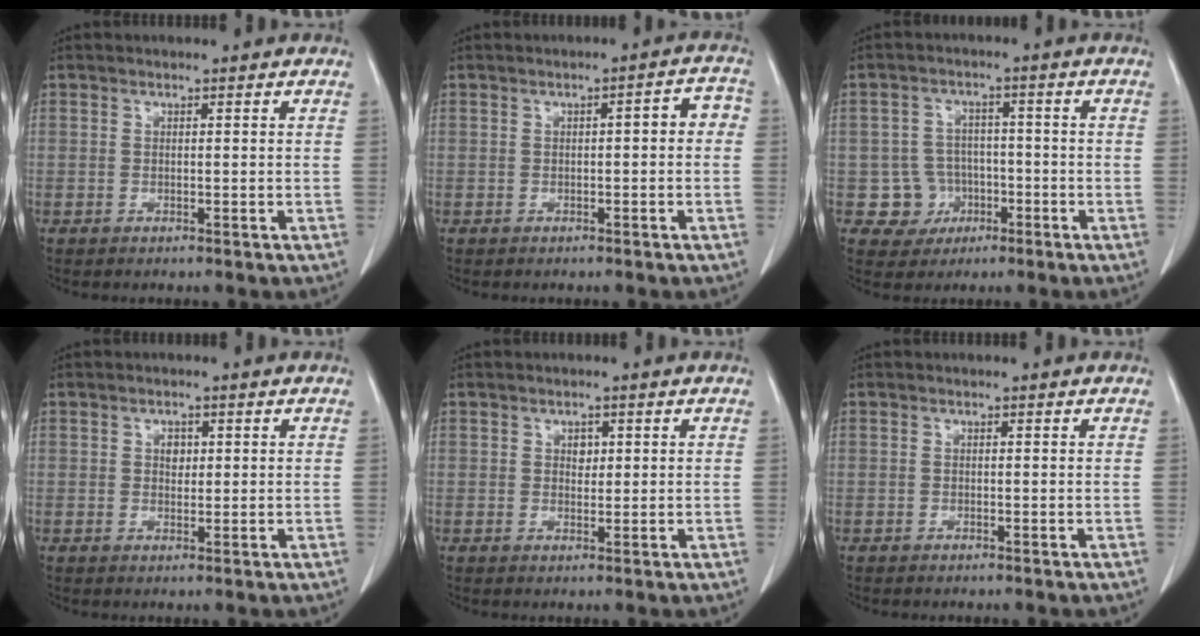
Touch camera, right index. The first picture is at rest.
{"total": 3.4, "force": [-0.1, 1.1, 3.2], "torque": [-0.036, 0.021, -0.005]}
{"total": 5.5, "force": [-1.6, 5.3, 0.1], "torque": [0.010, 0.016, -0.018]}
{"total": 1.7, "force": [0.5, 1.3, 1.1], "torque": [-0.015, 0.000, 0.007]}
{"total": 1.6, "force": [0.5, 1.1, 1.0], "torque": [-0.011, -0.002, 0.007]}
{"total": 0.0}